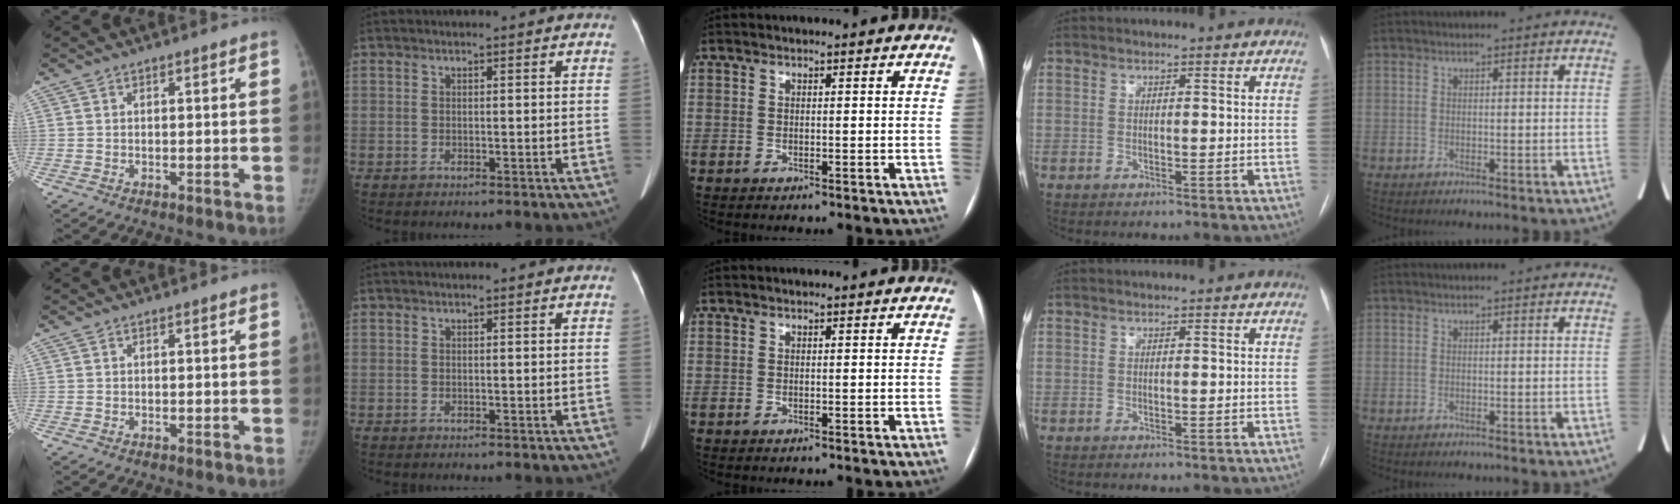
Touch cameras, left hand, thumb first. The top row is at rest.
{}